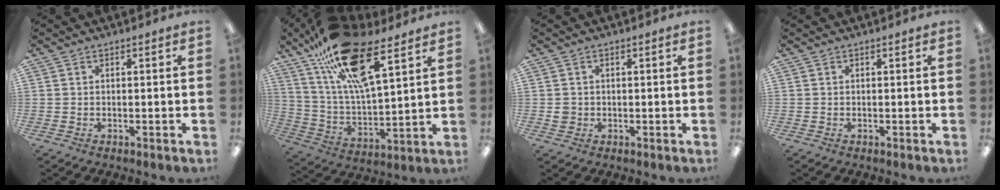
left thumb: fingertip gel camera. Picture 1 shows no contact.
{"total": 23.2, "force": [13.6, 9.0, 16.5], "torque": [-0.287, -0.053, 0.236]}
{"total": 2.0, "force": [0.0, 1.9, 0.6], "torque": [-0.003, 0.003, -0.004]}
{"total": 0.0}